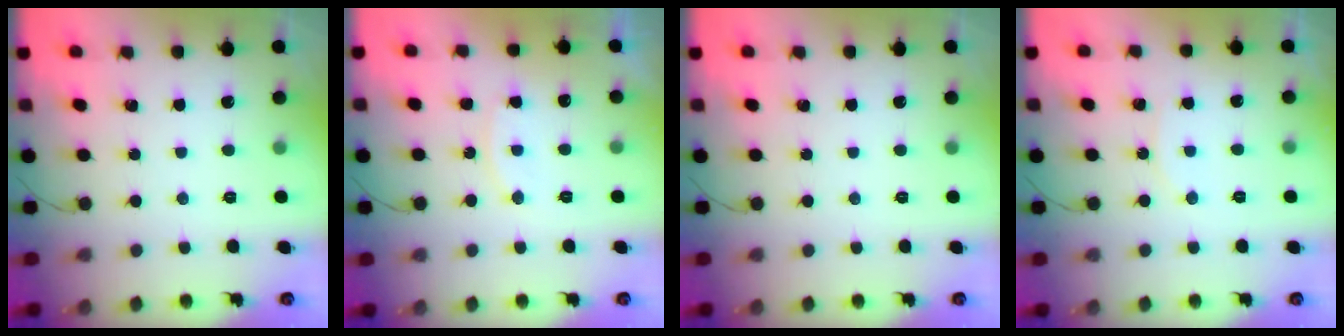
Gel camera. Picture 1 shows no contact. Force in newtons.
{"total": 8.4, "press": 8.4, "slide": 0.6}
{"total": 0.0}
{"total": 4.4, "press": 4.4, "slide": 0.5}